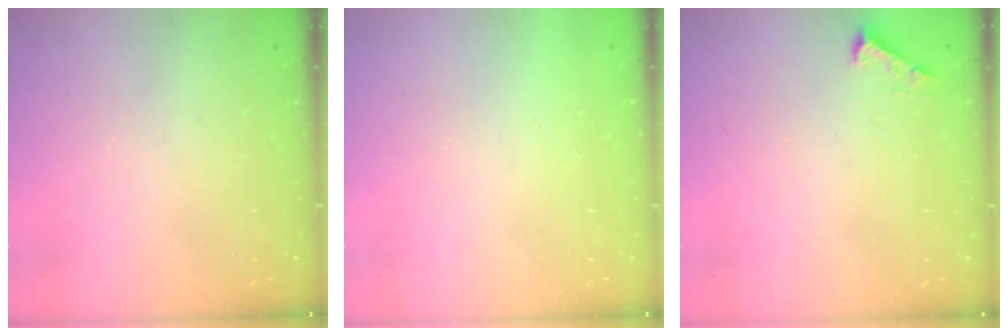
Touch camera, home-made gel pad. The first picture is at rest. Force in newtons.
{"total": 1.5, "press": 1.5, "slide": 0.1}
{"total": 2.3, "press": 2.3, "slide": 0.3}